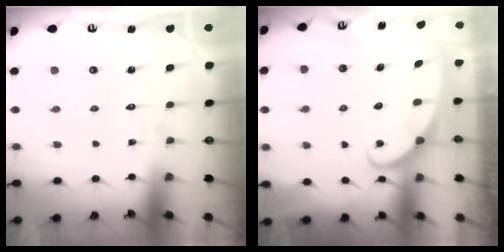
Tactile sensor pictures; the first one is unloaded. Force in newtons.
{"total": 2.5, "press": 2.5, "slide": 0.4}